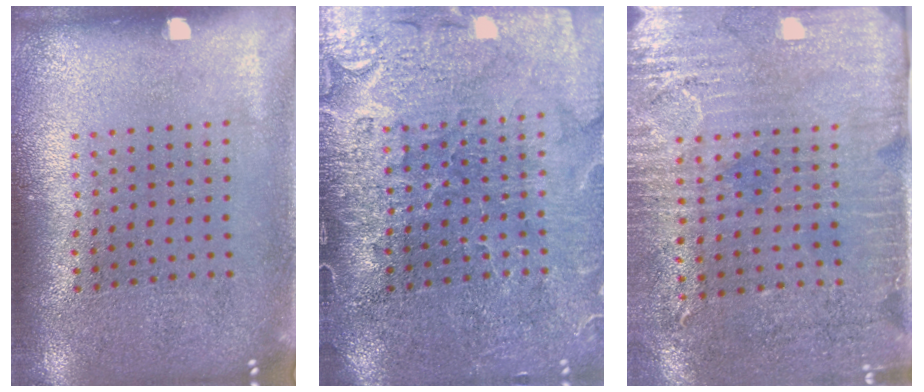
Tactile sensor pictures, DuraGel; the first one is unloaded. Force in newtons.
{"total": 3.7, "press": 3.4, "slide": 1.3}
{"total": 3.1, "press": 2.6, "slide": 1.6}